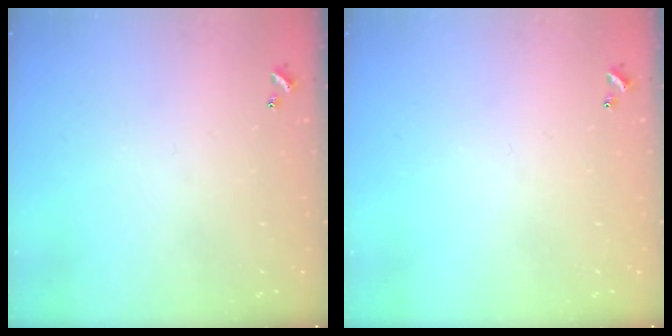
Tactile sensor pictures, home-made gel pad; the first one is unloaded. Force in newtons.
{"total": 0.0}